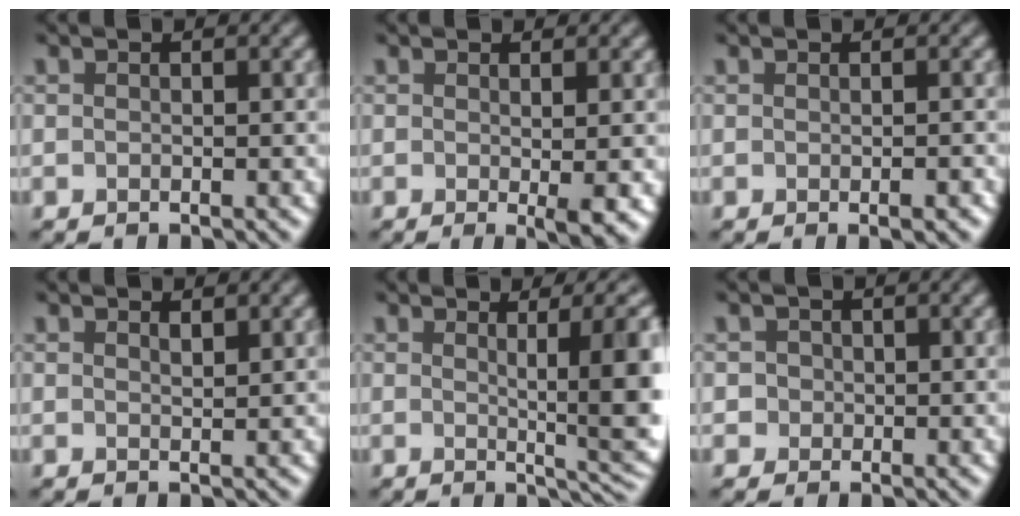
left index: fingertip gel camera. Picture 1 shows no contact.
{"total": 2.9, "force": [0.2, 0.5, 2.9], "torque": [-0.037, -0.004, 0.002]}
{"total": 1.3, "force": [-0.2, 0.3, 1.3], "torque": [-0.017, 0.002, -0.003]}
{"total": 1.1, "force": [1.0, 0.2, 0.6], "torque": [-0.011, 0.000, 0.015]}
{"total": 9.6, "force": [1.8, 3.0, 9.0], "torque": [-0.098, 0.006, 0.031]}
{"total": 1.4, "force": [0.3, 1.3, 0.4], "torque": [-0.007, -0.003, 0.010]}